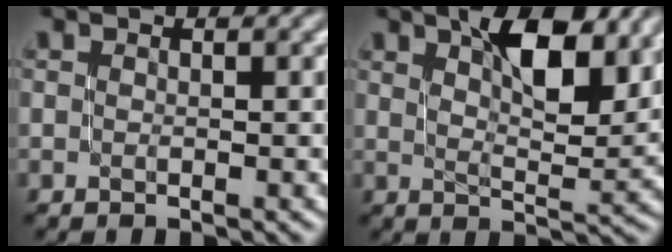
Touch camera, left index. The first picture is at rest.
{"total": 8.3, "force": [4.3, 3.0, 6.4], "torque": [-0.096, 0.003, 0.071]}